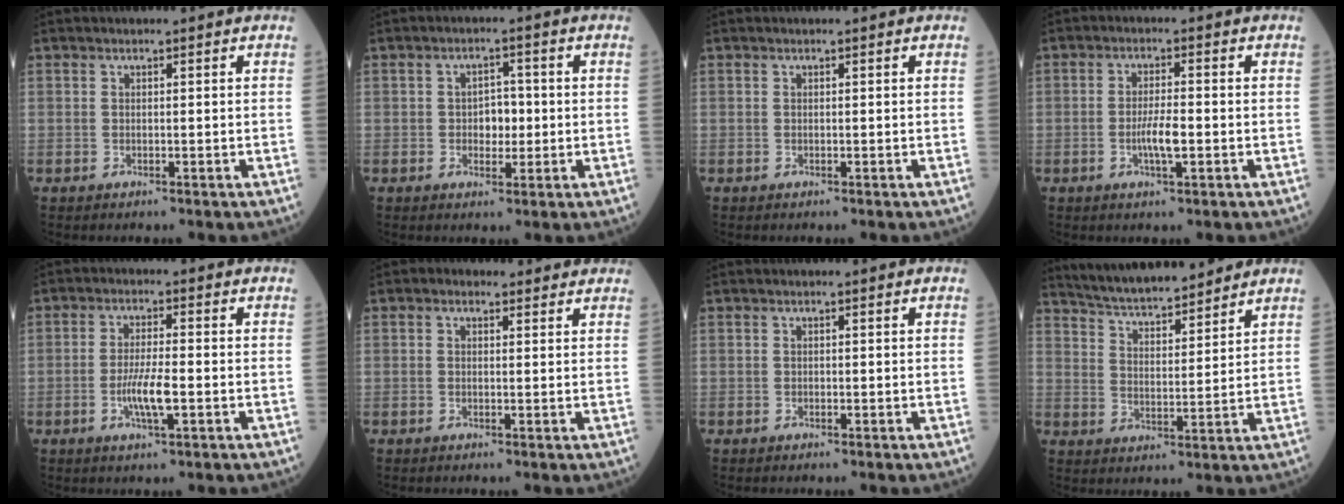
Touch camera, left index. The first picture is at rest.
{"total": 3.7, "force": [-0.3, 2.4, 2.8], "torque": [-0.040, 0.009, -0.005]}
{"total": 0.0}
{"total": 4.0, "force": [-1.1, 0.7, 3.8], "torque": [-0.076, -0.002, -0.021]}
{"total": 5.2, "force": [-1.5, 0.7, 5.0], "torque": [-0.101, -0.005, -0.029]}
{"total": 2.6, "force": [1.7, 1.7, 0.9], "torque": [-0.012, 0.020, 0.021]}
{"total": 0.0}
{"total": 12.7, "force": [11.6, 1.8, 4.7], "torque": [-0.080, 0.013, 0.189]}